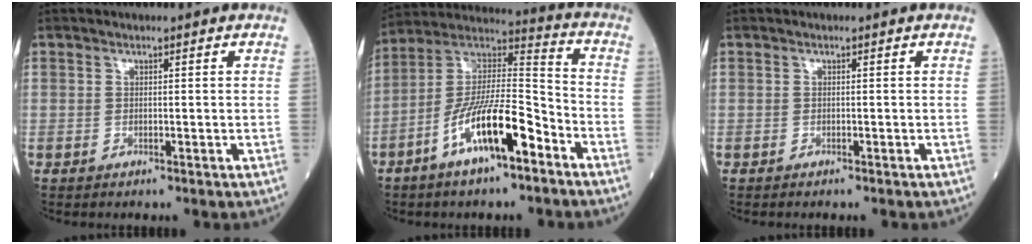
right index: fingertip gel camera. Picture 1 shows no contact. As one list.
[{"total": 14.4, "force": [-7.3, 3.1, 12.1], "torque": [-0.227, 0.009, -0.131]}, {"total": 0.6, "force": [-0.6, 0.1, 0.2], "torque": [0.002, 0.000, -0.011]}]